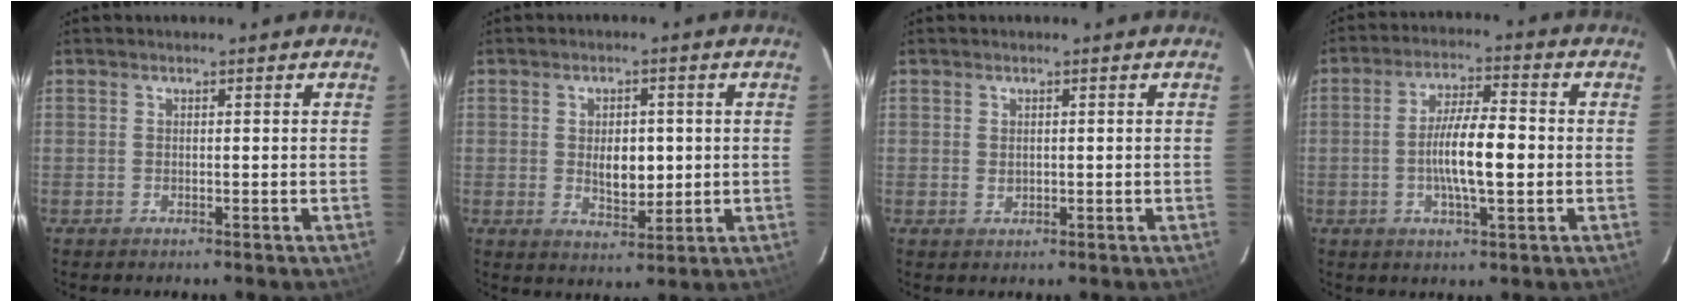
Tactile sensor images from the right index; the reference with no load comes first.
{"total": 6.2, "force": [0.1, 3.6, 5.1], "torque": [-0.085, -0.003, 0.009]}
{"total": 1.1, "force": [0.1, 0.9, 0.6], "torque": [-0.010, 0.001, 0.004]}
{"total": 9.4, "force": [-1.3, 2.0, 9.0], "torque": [-0.167, 0.000, -0.021]}